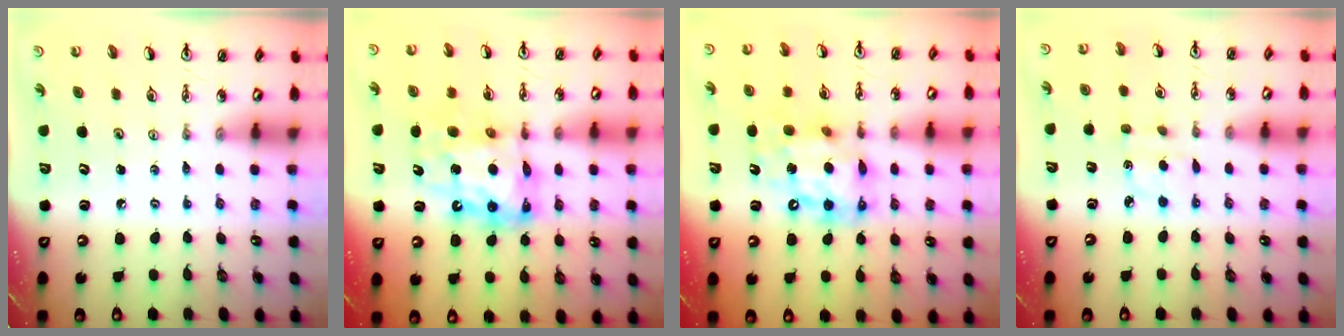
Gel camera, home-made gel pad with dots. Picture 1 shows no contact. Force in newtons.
{"total": 14.4, "press": 14.3, "slide": 1.5}
{"total": 14.1, "press": 14.0, "slide": 1.7}
{"total": 3.5, "press": 3.5, "slide": 0.4}